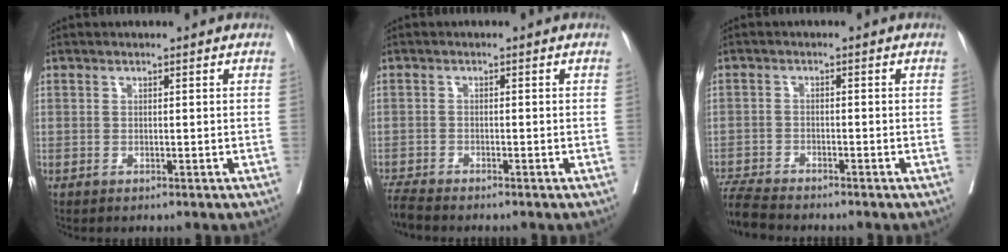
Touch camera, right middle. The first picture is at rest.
{"total": 3.1, "force": [-3.0, -0.1, 0.8], "torque": [-0.015, -0.015, -0.058]}
{"total": 5.6, "force": [-5.4, 0.1, 1.5], "torque": [-0.025, -0.019, -0.099]}